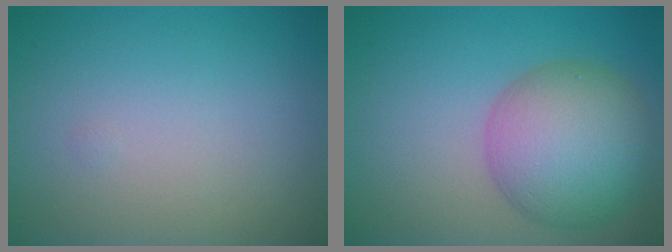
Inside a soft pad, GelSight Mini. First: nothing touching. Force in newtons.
{"total": 8.1, "press": 8.1, "slide": 0.3}